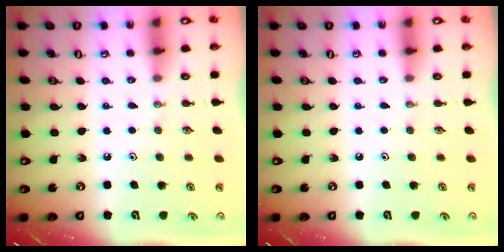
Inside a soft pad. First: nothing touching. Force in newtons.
{"total": 0.0}